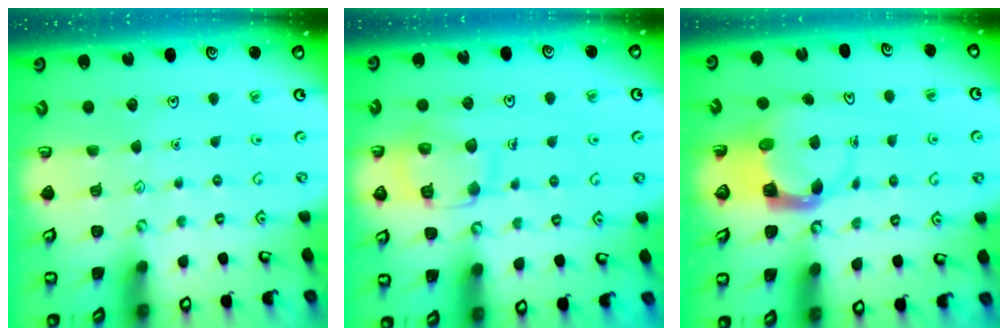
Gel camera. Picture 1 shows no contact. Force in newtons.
{"total": 13.7, "press": 13.6, "slide": 1.3}
{"total": 3.7, "press": 3.6, "slide": 0.5}